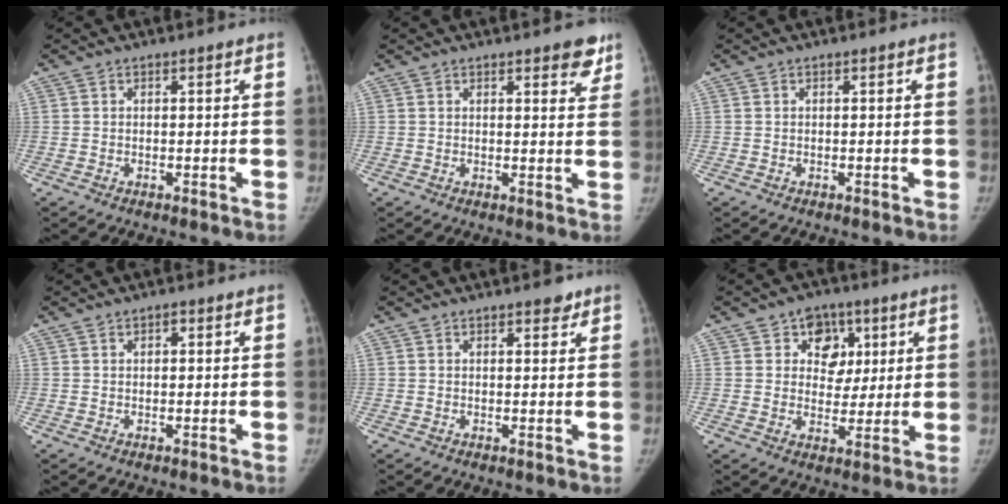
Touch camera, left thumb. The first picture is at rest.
{"total": 4.3, "force": [3.0, 1.6, 2.8], "torque": [-0.011, -0.015, 0.032]}
{"total": 0.0}
{"total": 1.1, "force": [0.4, 0.7, 0.7], "torque": [-0.005, 0.001, 0.005]}
{"total": 2.1, "force": [1.5, 1.0, 1.2], "torque": [-0.004, -0.007, 0.018]}
{"total": 8.5, "force": [3.4, 7.0, 3.5], "torque": [-0.004, -0.007, 0.048]}